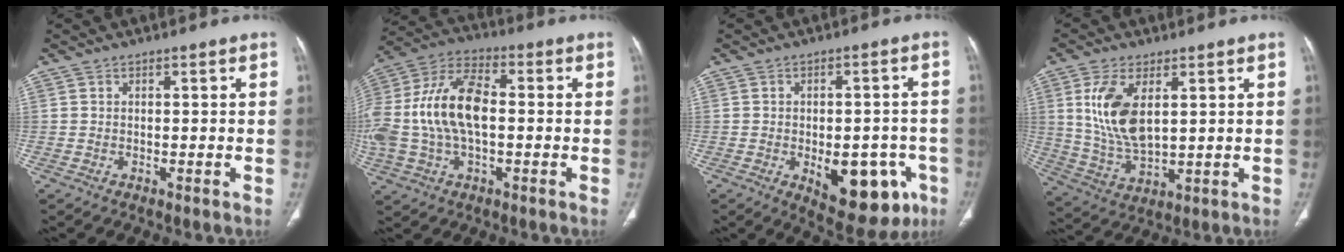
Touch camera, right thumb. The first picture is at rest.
{"total": 18.4, "force": [-0.2, 10.1, 15.4], "torque": [-0.340, 0.032, -0.008]}
{"total": 15.1, "force": [-5.3, 7.9, 11.7], "torque": [-0.120, 0.015, -0.053]}
{"total": 11.8, "force": [3.4, 5.9, 9.7], "torque": [-0.194, -0.017, 0.075]}